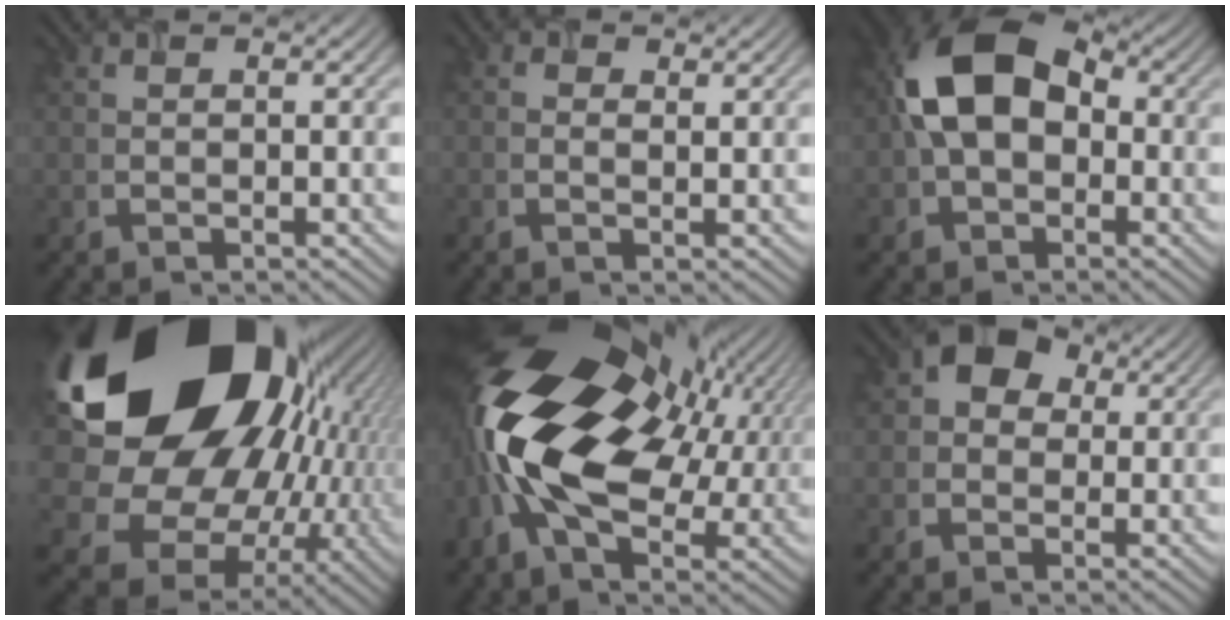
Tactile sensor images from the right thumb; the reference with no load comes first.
{"total": 0.7, "force": [0.2, 0.5, 0.4], "torque": [-0.004, -0.009, 0.002]}
{"total": 12.3, "force": [0.2, 8.6, 8.9], "torque": [-0.183, 0.010, -0.006]}
{"total": 23.0, "force": [4.6, 17.4, 14.2], "torque": [-0.275, -0.052, 0.098]}
{"total": 20.1, "force": [2.1, 11.9, 16.1], "torque": [-0.339, -0.034, 0.049]}
{"total": 5.4, "force": [1.5, 4.5, 2.7], "torque": [-0.044, 0.005, 0.000]}